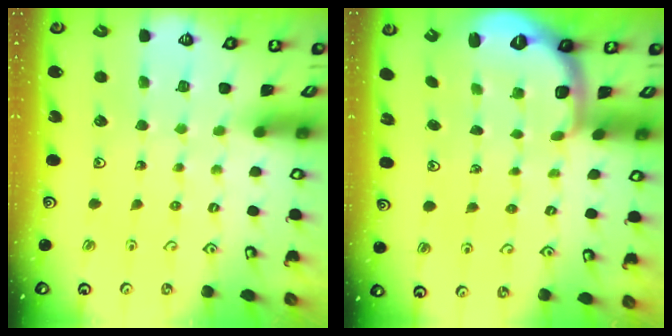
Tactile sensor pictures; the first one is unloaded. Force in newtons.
{"total": 2.4, "press": 1.8, "slide": 1.6}